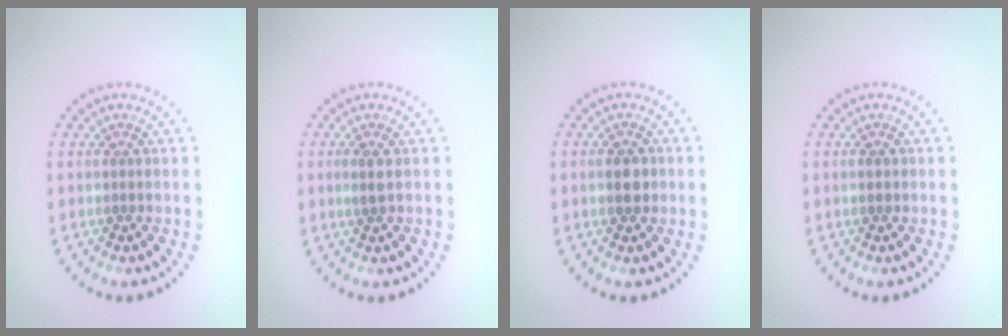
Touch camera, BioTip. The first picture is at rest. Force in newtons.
{"total": 1.2, "press": 1.1, "slide": 0.5}
{"total": 2.0, "press": 2.0, "slide": 0.1}
{"total": 0.8, "press": 0.8, "slide": 0.0}